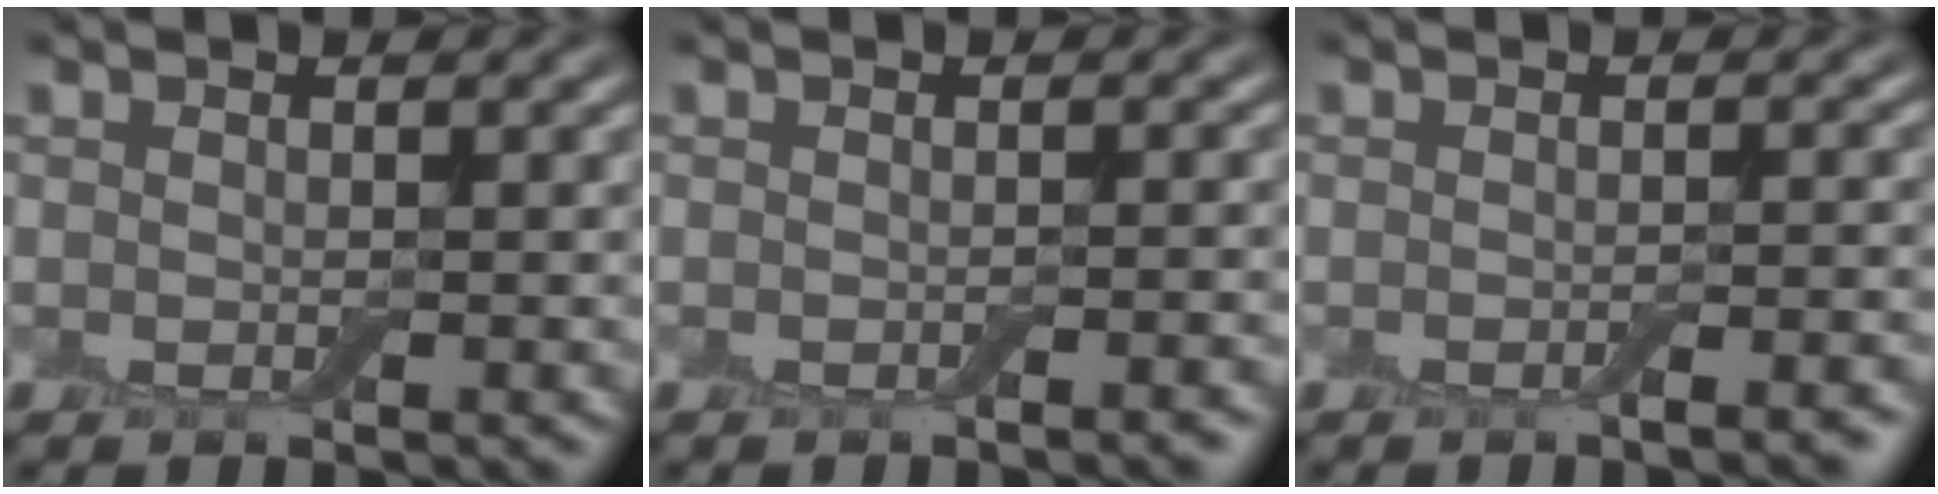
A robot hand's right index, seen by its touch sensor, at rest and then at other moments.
{"total": 1.7, "force": [-0.9, 0.4, 1.4], "torque": [-0.010, 0.003, -0.013]}
{"total": 2.3, "force": [-1.3, 0.5, 1.8], "torque": [-0.017, 0.002, -0.022]}